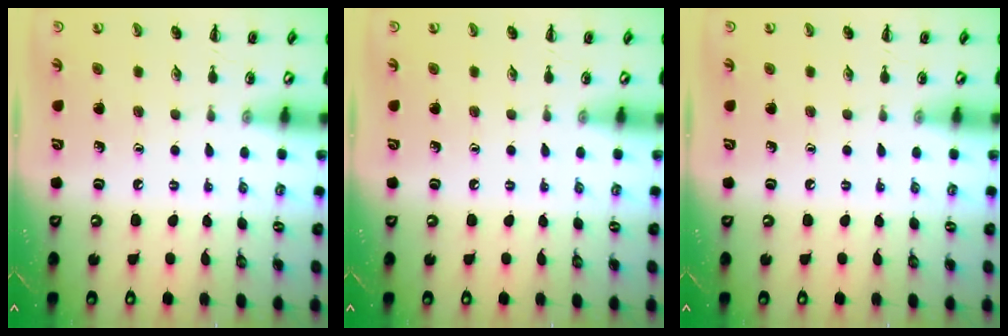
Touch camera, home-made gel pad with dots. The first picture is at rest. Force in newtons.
{"total": 0.0}
{"total": 0.0}